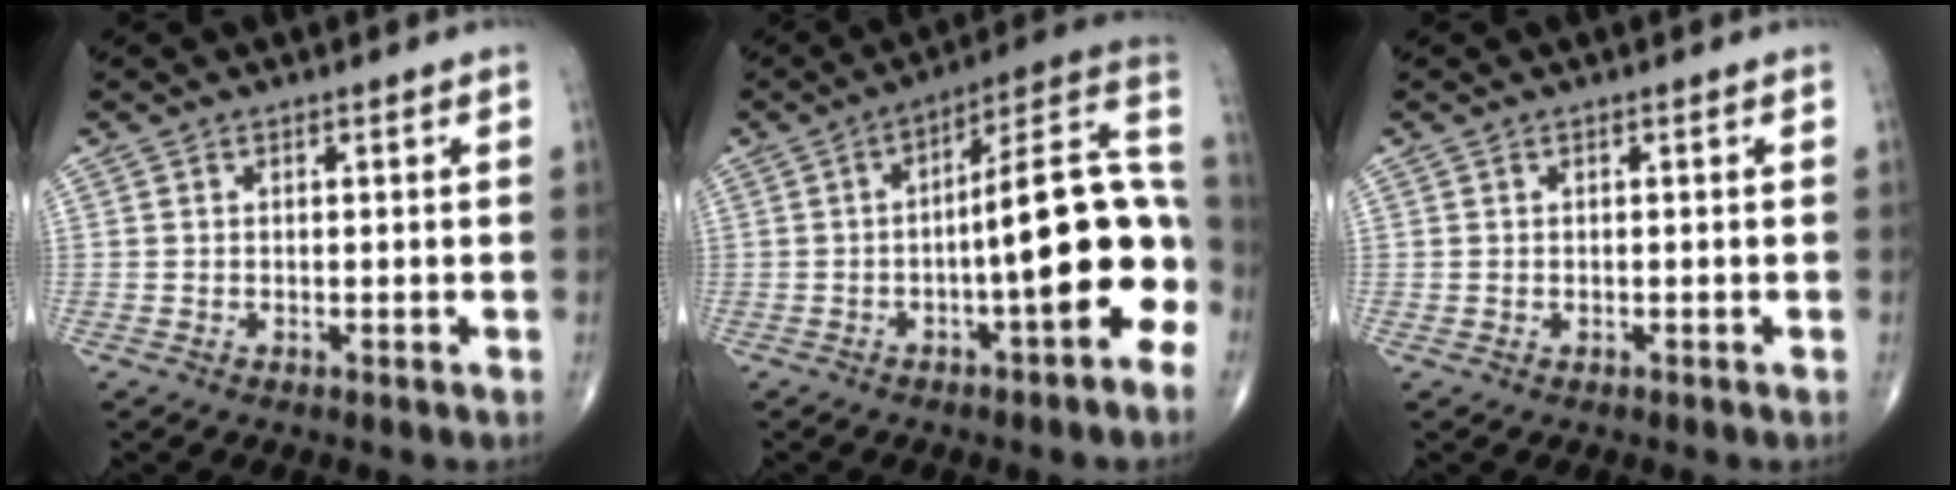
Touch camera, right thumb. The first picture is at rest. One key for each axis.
{"total": 19.2, "fx": -4.7, "fy": 4.5, "fz": 18.0, "tx": -0.240, "ty": 0.049, "tz": -0.072}
{"total": 0.0}